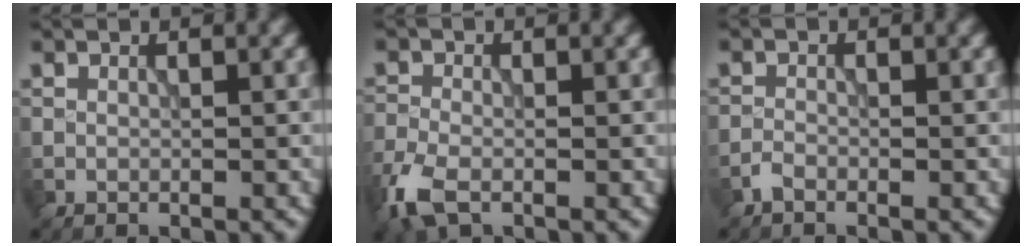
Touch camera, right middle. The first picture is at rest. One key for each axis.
{"total": 4.1, "fx": -2.4, "fy": 2.0, "fz": 2.7, "tx": -0.073, "ty": -0.010, "tz": -0.063}
{"total": 0.9, "fx": -0.8, "fy": 0.2, "fz": 0.4, "tx": -0.008, "ty": 0.001, "tz": -0.020}